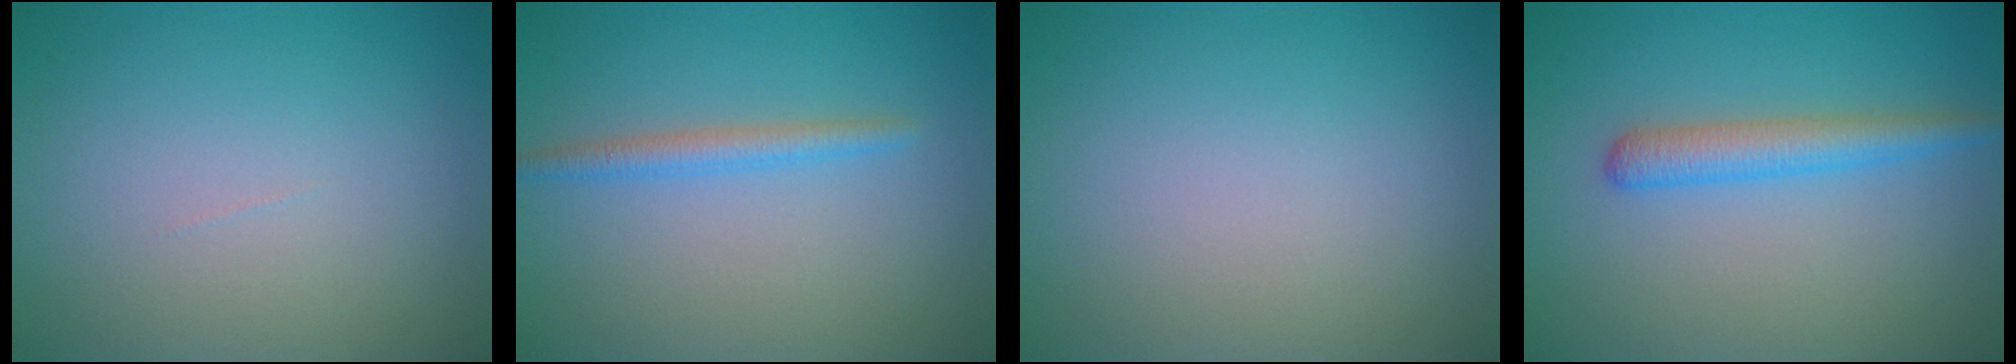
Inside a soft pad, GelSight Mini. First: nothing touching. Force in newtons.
{"total": 1.8, "press": 1.8, "slide": 0.2}
{"total": 0.0}
{"total": 2.8, "press": 2.8, "slide": 0.1}